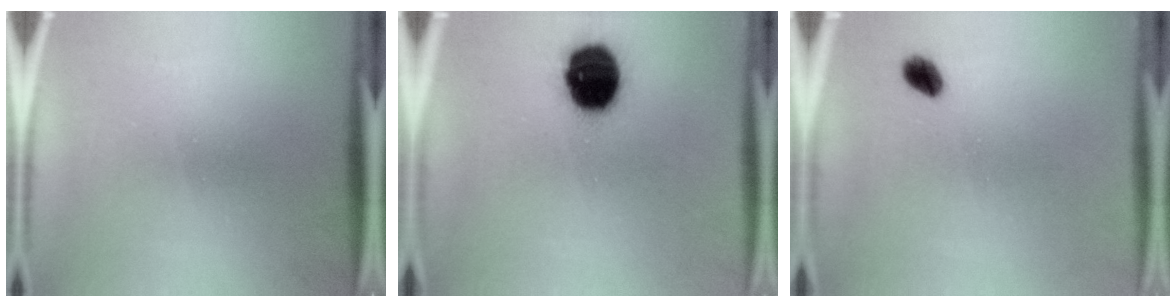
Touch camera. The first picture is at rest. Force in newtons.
{"total": 15.1}
{"total": 2.8}